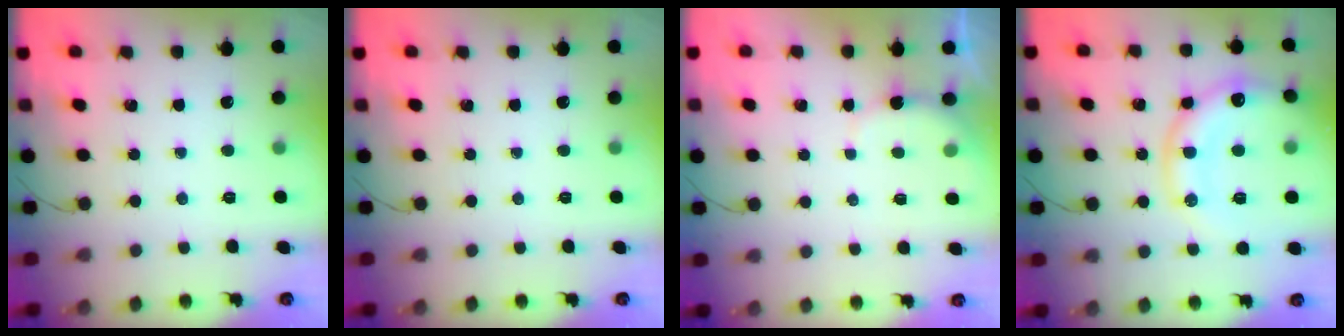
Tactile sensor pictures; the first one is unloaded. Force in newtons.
{"total": 0.0}
{"total": 2.3, "press": 2.2, "slide": 0.6}
{"total": 17.0, "press": 16.8, "slide": 2.4}